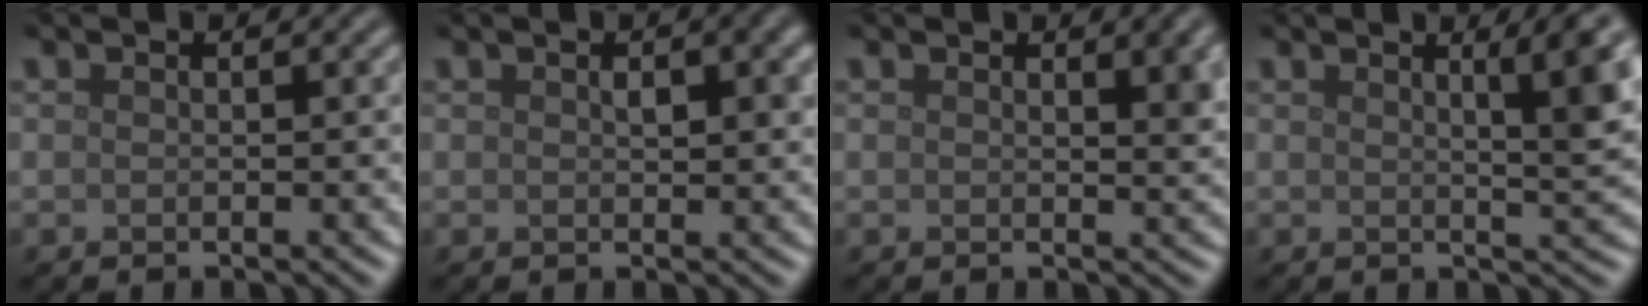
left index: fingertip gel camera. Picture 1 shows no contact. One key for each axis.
{"total": 2.3, "fx": 0.6, "fy": 1.0, "fz": 1.9, "tx": -0.027, "ty": 0.001, "tz": 0.012}
{"total": 2.4, "fx": 1.1, "fy": 0.6, "fz": 2.0, "tx": -0.020, "ty": 0.000, "tz": 0.018}
{"total": 5.9, "fx": 2.1, "fy": 1.3, "fz": 5.4, "tx": -0.056, "ty": 0.010, "tz": 0.029}